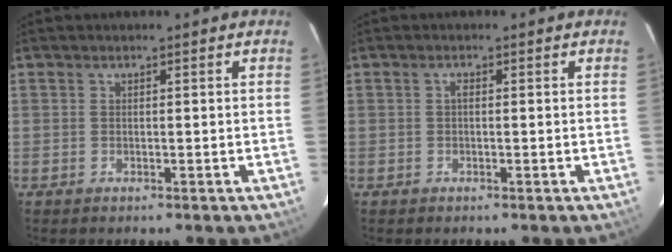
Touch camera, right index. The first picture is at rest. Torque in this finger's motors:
{"motor_torque": [0.24, 0.02, 0.05, 0.03]}